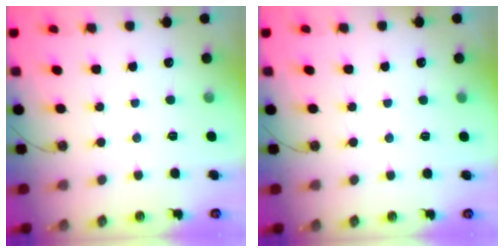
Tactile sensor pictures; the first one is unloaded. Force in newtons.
{"total": 1.9, "press": 1.9, "slide": 0.2}